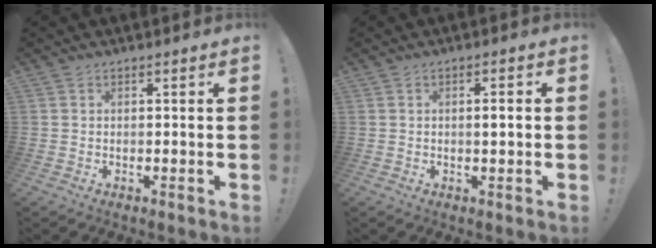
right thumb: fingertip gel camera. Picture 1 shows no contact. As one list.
[{"total": 2.2, "force": [0.1, 0.2, 2.2], "torque": [-0.030, -0.003, -0.004]}]